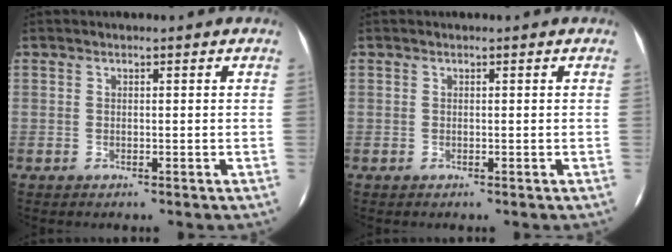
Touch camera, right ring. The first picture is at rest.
{"total": 0.0}